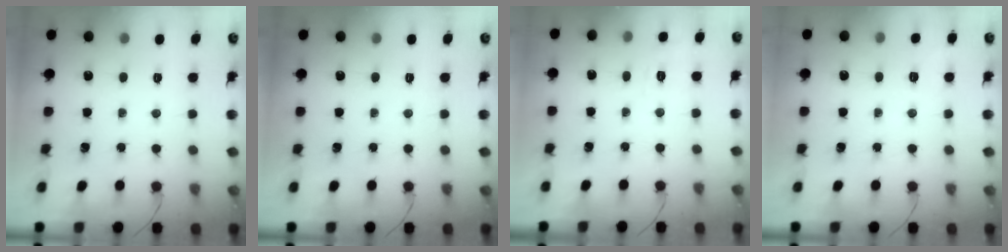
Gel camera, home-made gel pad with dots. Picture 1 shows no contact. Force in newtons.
{"total": 0.0}
{"total": 2.6, "press": 1.5, "slide": 2.1}
{"total": 2.0, "press": 1.5, "slide": 1.4}